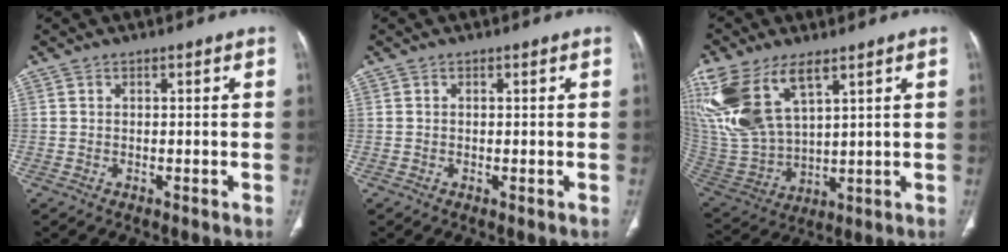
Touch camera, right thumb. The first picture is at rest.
{"total": 0.0}
{"total": 20.2, "force": [10.1, 9.9, 14.4], "torque": [-0.322, -0.029, 0.218]}